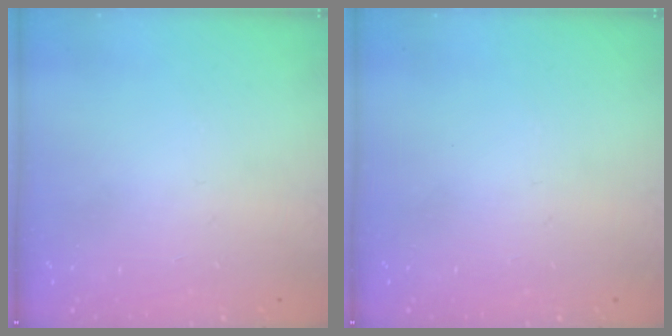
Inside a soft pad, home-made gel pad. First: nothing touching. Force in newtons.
{"total": 0.0}